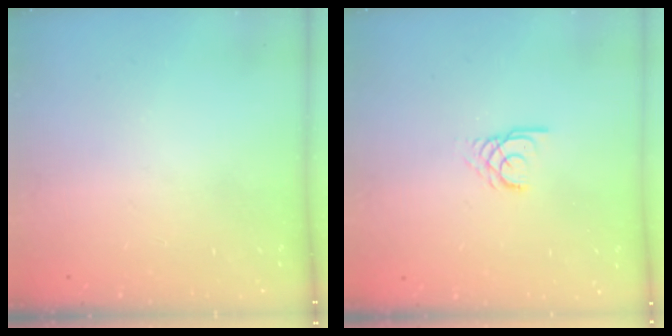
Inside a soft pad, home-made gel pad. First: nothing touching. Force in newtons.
{"total": 2.2, "press": 2.2, "slide": 0.2}